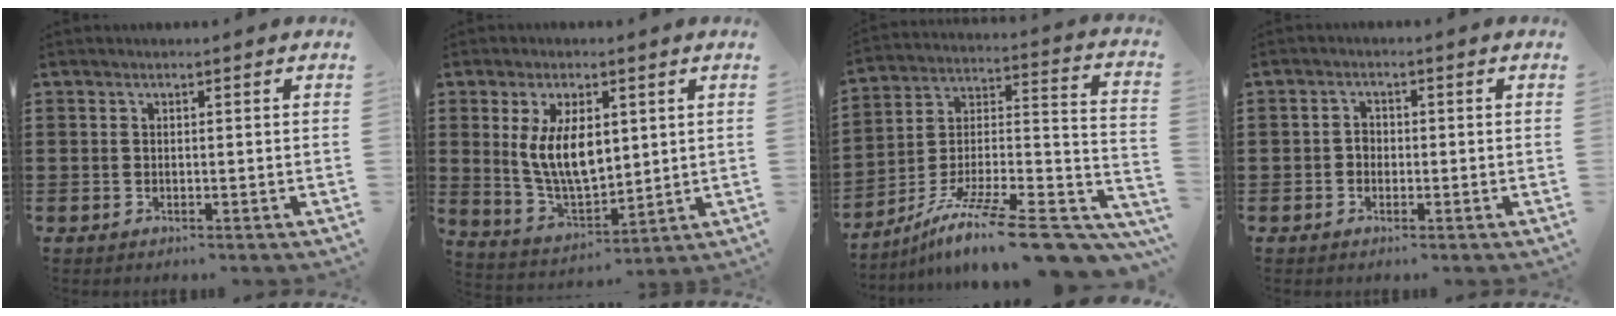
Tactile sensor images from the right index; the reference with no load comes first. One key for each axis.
{"total": 8.8, "fx": 1.8, "fy": 4.3, "fz": 7.5, "tx": -0.156, "ty": 0.000, "tz": 0.030}
{"total": 14.6, "fx": -10.3, "fy": 2.8, "fz": 9.9, "tx": -0.164, "ty": 0.026, "tz": -0.175}
{"total": 1.5, "fx": -0.5, "fy": 1.2, "fz": 0.7, "tx": -0.017, "ty": 0.003, "tz": -0.012}